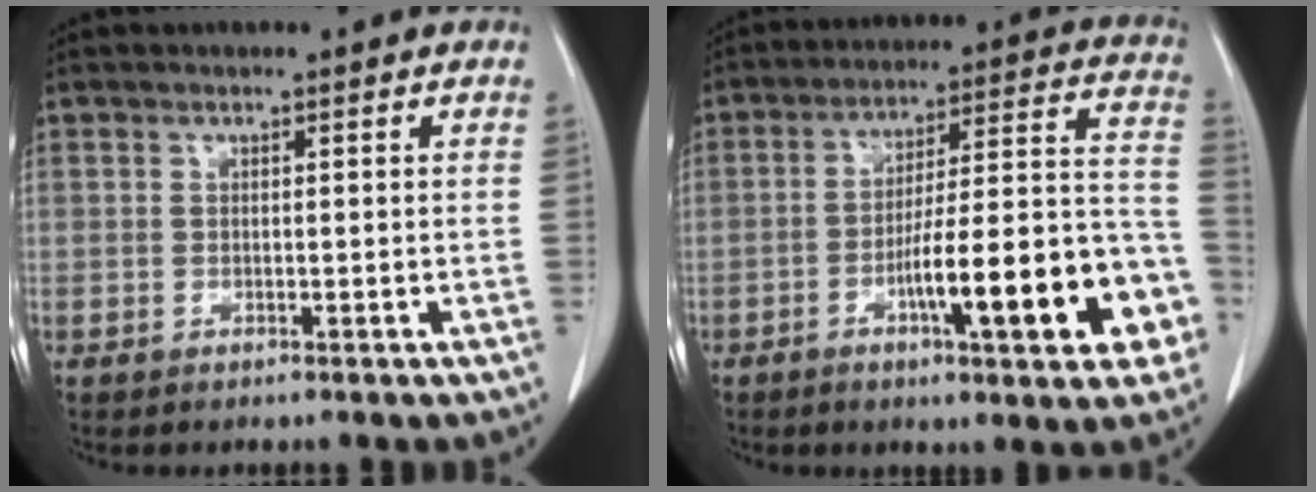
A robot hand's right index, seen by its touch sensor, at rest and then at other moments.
{"total": 18.2, "force": [-6.7, 3.0, 16.7], "torque": [-0.209, 0.029, -0.088]}